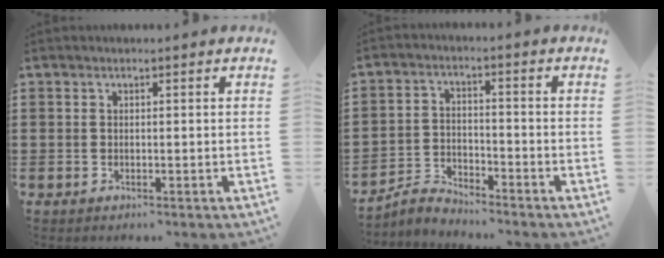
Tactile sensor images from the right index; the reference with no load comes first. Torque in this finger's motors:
{"motor_torque": [-1.38, 0.30, -0.89, -0.21]}